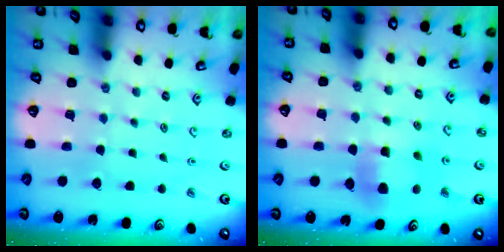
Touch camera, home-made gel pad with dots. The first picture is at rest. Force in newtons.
{"total": 5.6, "press": 5.6, "slide": 0.5}